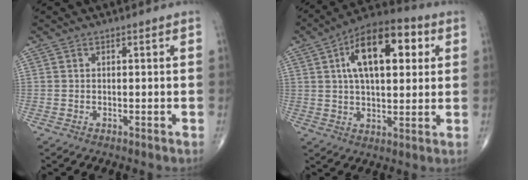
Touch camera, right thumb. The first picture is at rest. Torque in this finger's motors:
{"motor_torque": [1.46, 3.55, 1.02, -0.04, 0.13]}